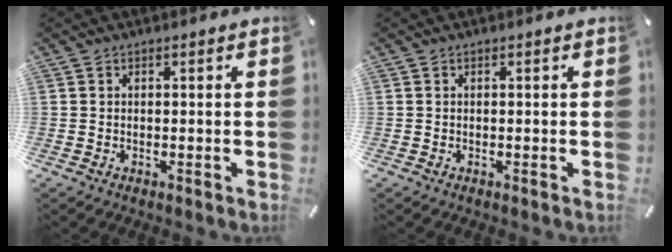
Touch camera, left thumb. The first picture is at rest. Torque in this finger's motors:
{"motor_torque": [0.00, 0.00, 0.03, 0.13, 0.00]}